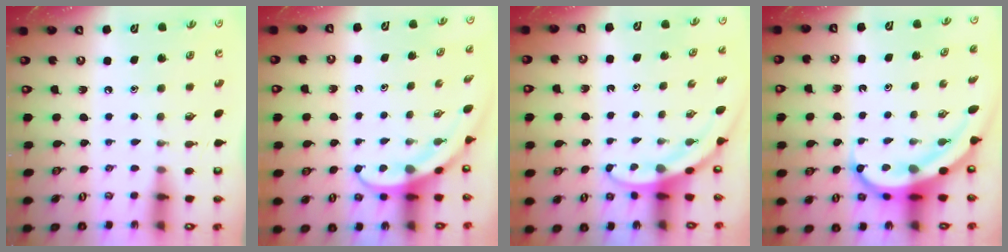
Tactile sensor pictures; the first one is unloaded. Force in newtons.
{"total": 3.9, "press": 3.9, "slide": 0.2}
{"total": 3.1, "press": 3.1, "slide": 0.1}
{"total": 8.9, "press": 8.8, "slide": 1.2}